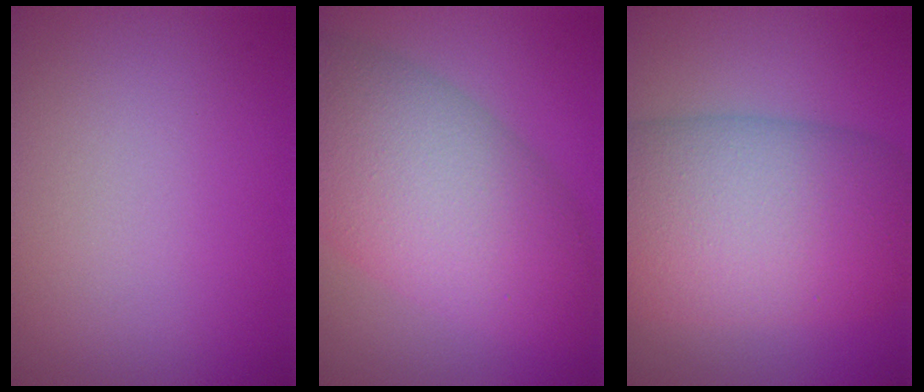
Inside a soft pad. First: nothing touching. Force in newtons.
{"total": 9.4, "press": 9.4, "slide": 0.3}
{"total": 12.3, "press": 12.3, "slide": 0.6}